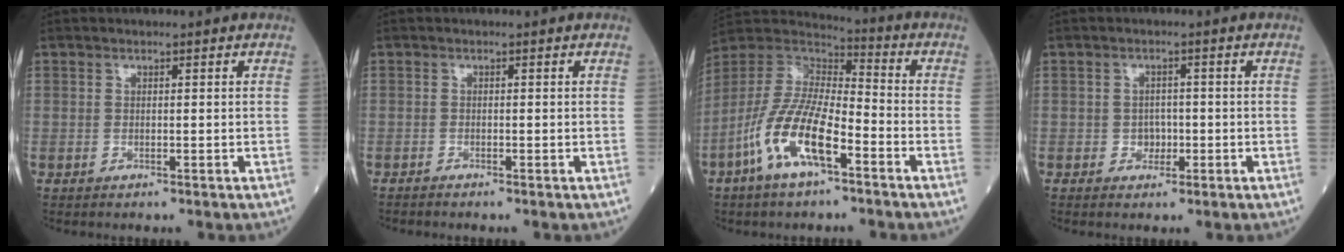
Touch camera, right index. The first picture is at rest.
{"total": 0.5, "force": [-0.5, -0.1, 0.0], "torque": [-0.001, -0.001, -0.013]}
{"total": 13.4, "force": [-6.2, 3.9, 11.2], "torque": [-0.240, 0.004, -0.118]}
{"total": 1.9, "force": [-0.5, 1.6, 1.0], "torque": [-0.008, 0.008, -0.003]}